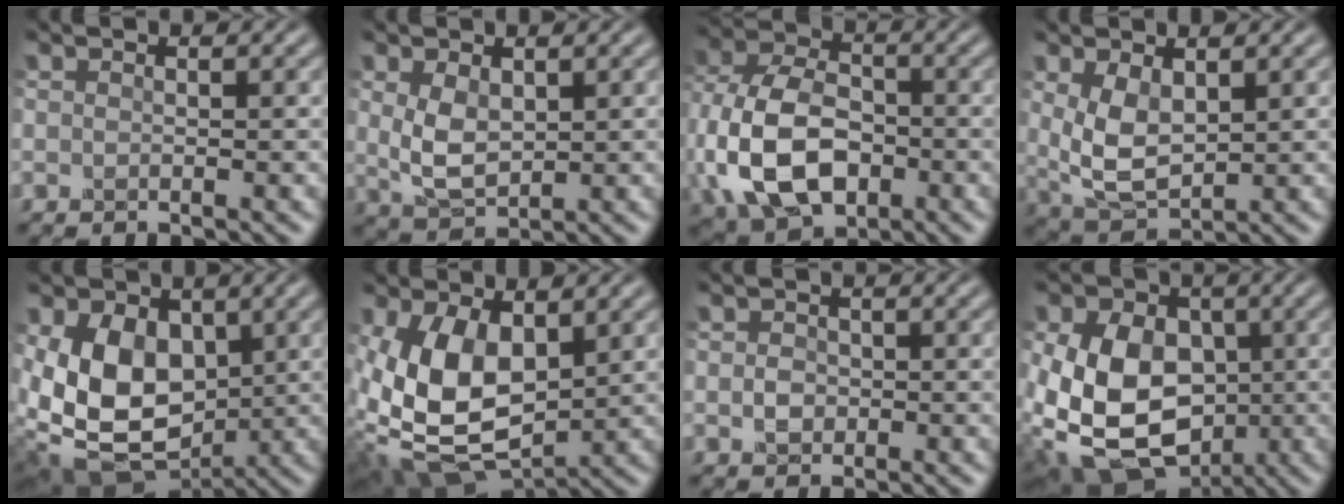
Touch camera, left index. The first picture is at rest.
{"total": 3.5, "force": [0.7, 2.3, 2.5], "torque": [-0.070, 0.002, 0.020]}
{"total": 11.3, "force": [-2.5, 7.9, 7.7], "torque": [-0.197, -0.012, -0.054]}
{"total": 4.4, "force": [1.0, 2.7, 3.4], "torque": [-0.091, -0.001, 0.033]}
{"total": 11.0, "force": [0.5, 8.4, 7.1], "torque": [-0.125, -0.013, 0.009]}
{"total": 10.0, "force": [0.8, 6.1, 7.8], "torque": [-0.201, -0.009, 0.023]}
{"total": 1.2, "force": [-0.2, 1.1, 0.4], "torque": [-0.016, 0.004, -0.007]}
{"total": 16.7, "force": [-2.5, 14.0, 8.8], "torque": [-0.213, -0.024, -0.048]}